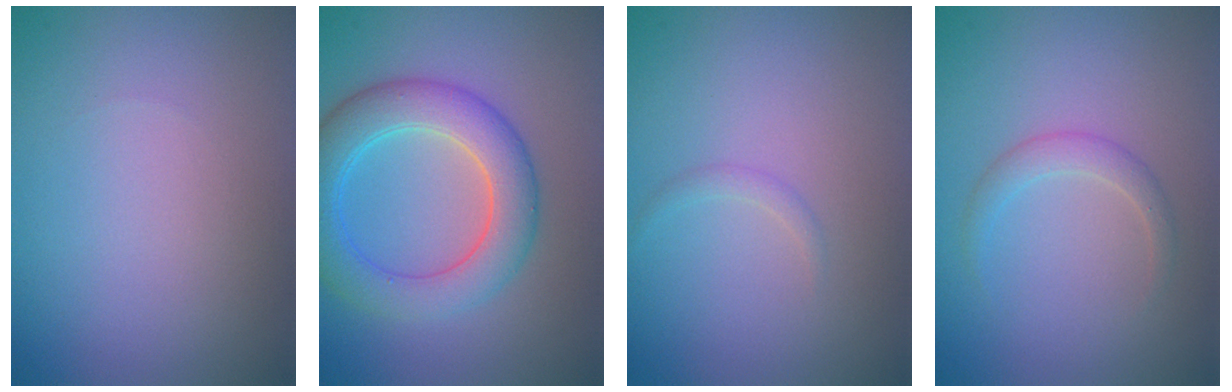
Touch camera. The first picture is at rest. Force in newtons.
{"total": 6.0, "press": 6.0, "slide": 0.1}
{"total": 0.7, "press": 0.7, "slide": 0.0}
{"total": 1.5, "press": 1.5, "slide": 0.1}